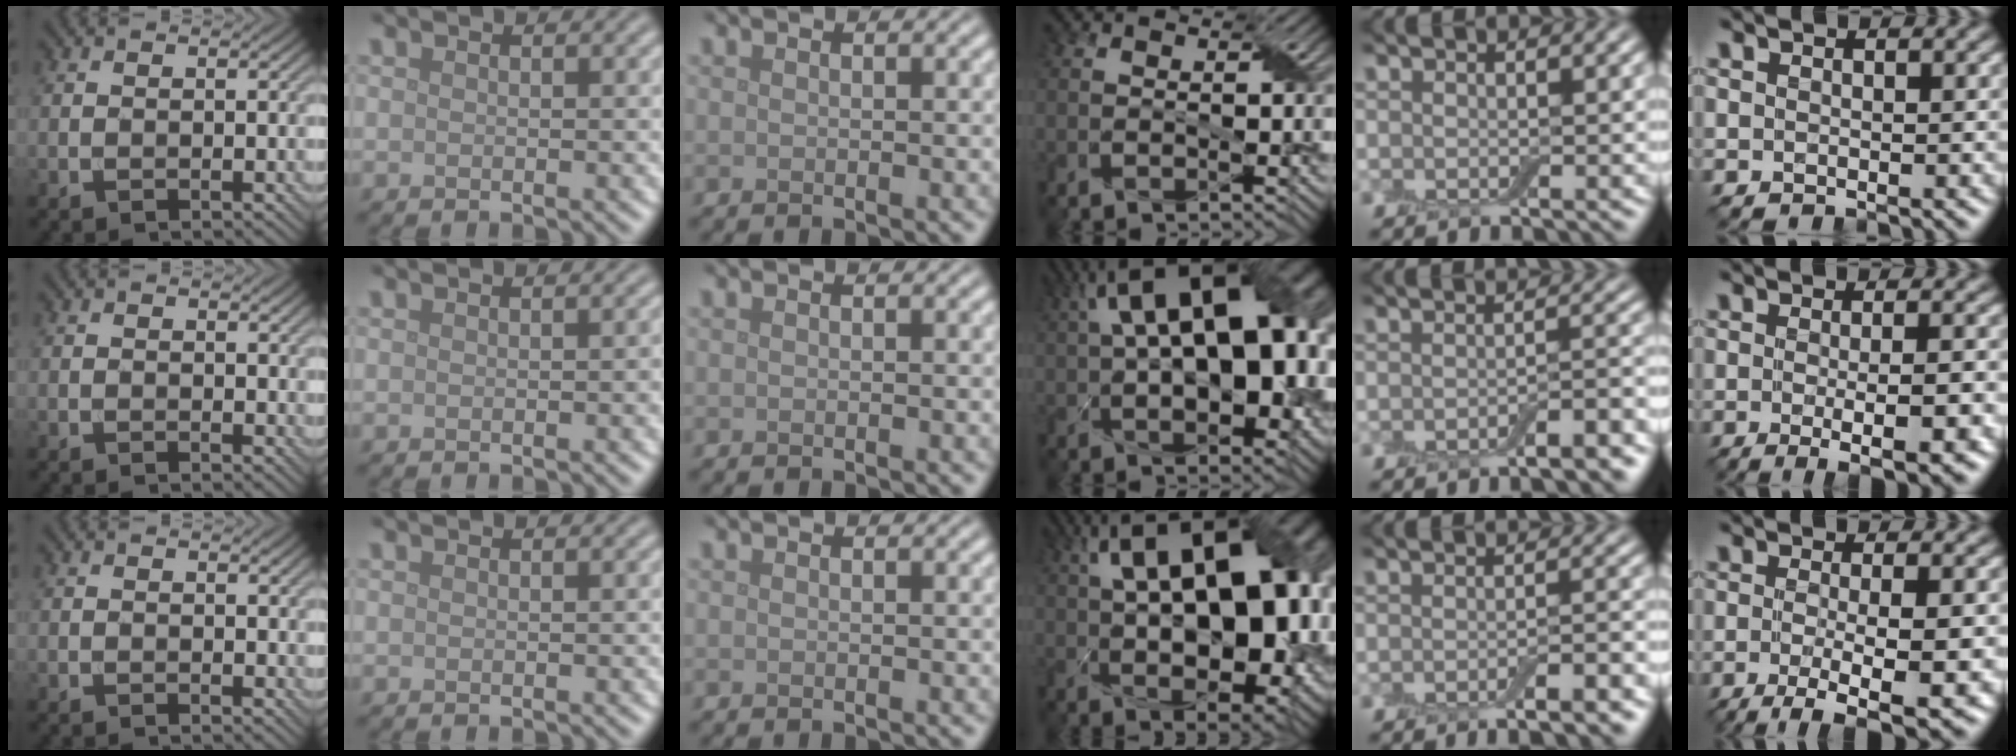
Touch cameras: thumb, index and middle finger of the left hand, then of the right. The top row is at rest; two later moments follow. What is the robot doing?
{"motion": "wrap", "object": "adhesive wrap"}